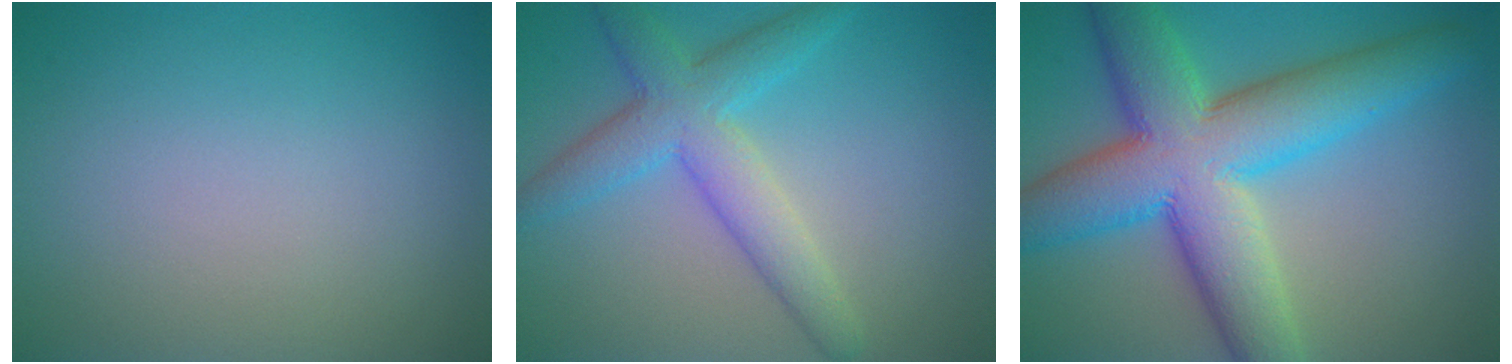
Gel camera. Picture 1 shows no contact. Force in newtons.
{"total": 5.3, "press": 5.3, "slide": 0.1}
{"total": 12.0, "press": 12.0, "slide": 0.5}